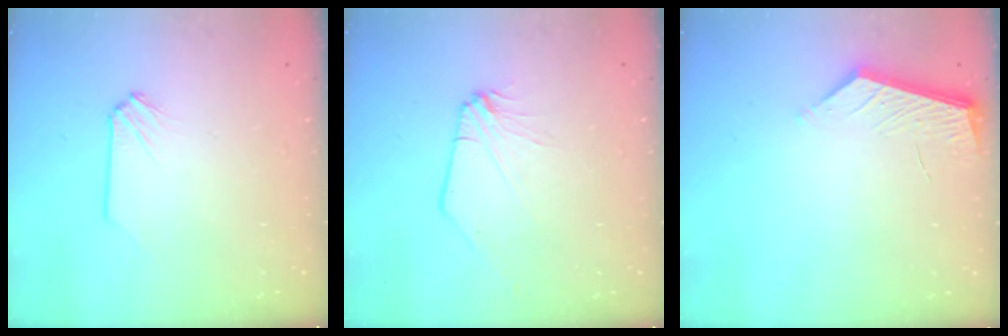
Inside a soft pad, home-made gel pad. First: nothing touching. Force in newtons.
{"total": 1.7, "press": 1.7, "slide": 0.3}
{"total": 4.6, "press": 4.6, "slide": 0.5}